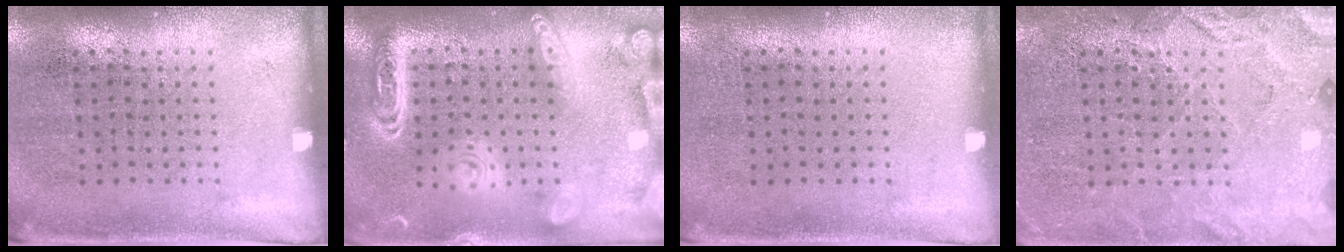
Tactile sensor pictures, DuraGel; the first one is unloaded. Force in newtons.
{"total": 3.9, "press": 3.9, "slide": 0.3}
{"total": 0.0}
{"total": 4.3, "press": 4.2, "slide": 0.6}